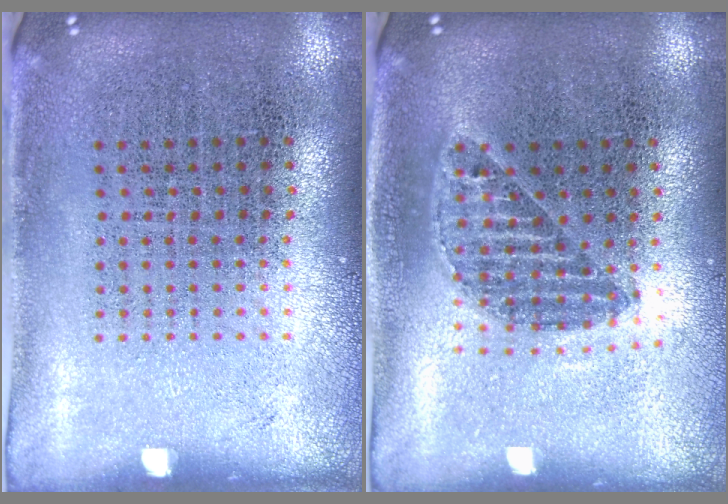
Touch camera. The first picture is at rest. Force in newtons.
{"total": 1.2, "press": 1.0, "slide": 0.5}